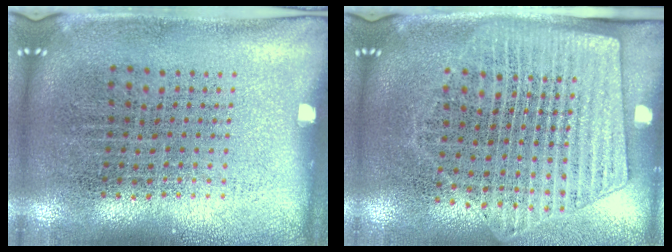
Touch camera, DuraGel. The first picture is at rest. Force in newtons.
{"total": 1.8, "press": 1.5, "slide": 1.0}